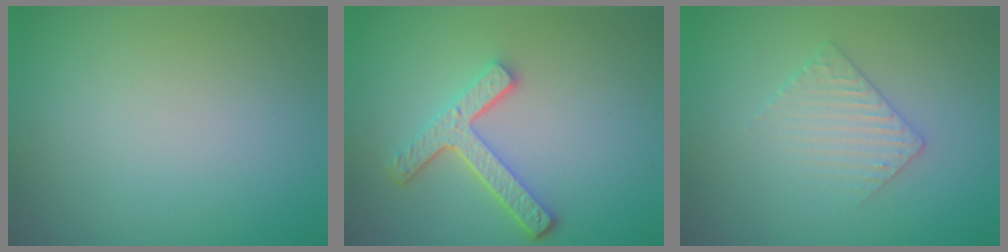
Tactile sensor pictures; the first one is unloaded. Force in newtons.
{"total": 4.2, "press": 3.3, "slide": 2.7}
{"total": 2.5, "press": 2.4, "slide": 0.5}